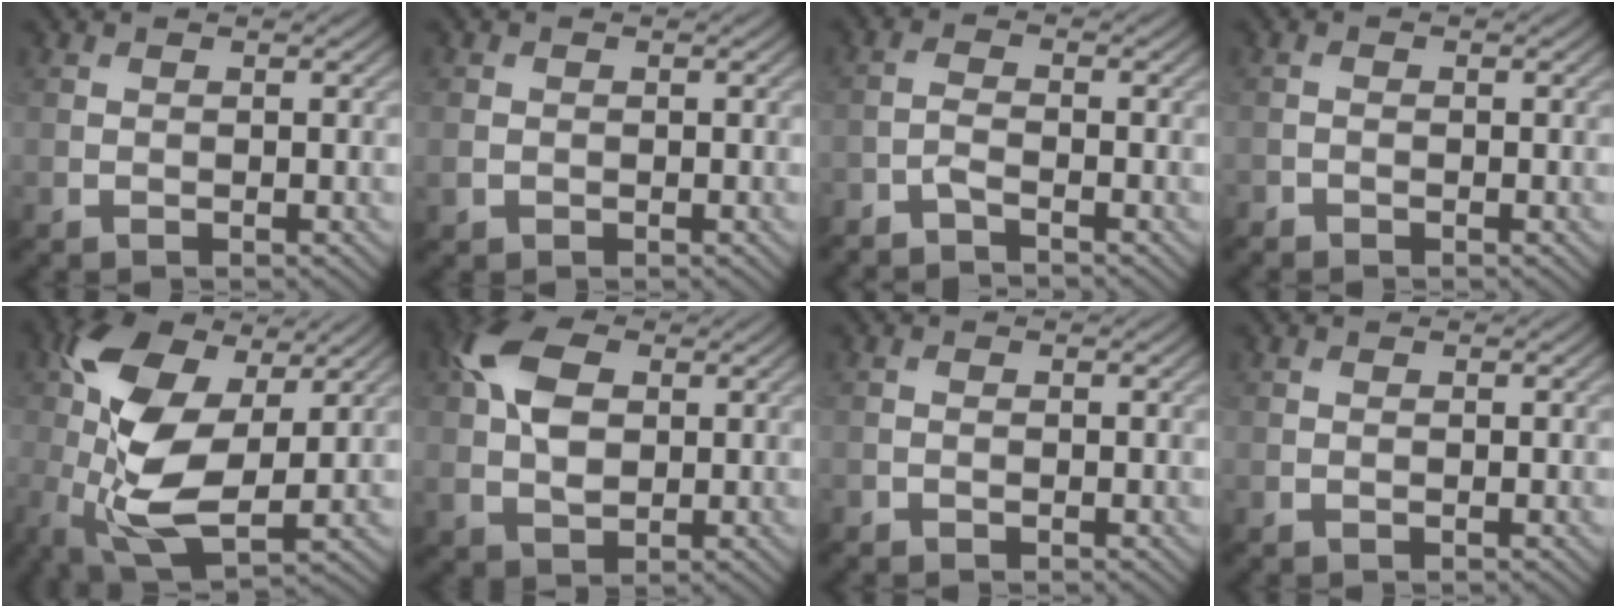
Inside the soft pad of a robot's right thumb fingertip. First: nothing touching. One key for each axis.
{"total": 1.5, "fx": -0.2, "fy": 1.4, "fz": 0.6, "tx": -0.019, "ty": -0.006, "tz": -0.006}
{"total": 2.4, "fx": -2.2, "fy": 0.3, "fz": 1.0, "tx": -0.026, "ty": -0.003, "tz": -0.054}
{"total": 0.7, "fx": -0.6, "fy": 0.2, "fz": 0.1, "tx": -0.003, "ty": 0.000, "tz": -0.014}
{"total": 14.1, "fx": 1.0, "fy": 7.6, "fz": 11.8, "tx": -0.281, "ty": -0.005, "tz": 0.012}
{"total": 7.9, "fx": 1.8, "fy": 5.0, "fz": 5.9, "tx": -0.145, "ty": 0.013, "tz": 0.027}
{"total": 0.5, "fx": -0.3, "fy": 0.3, "fz": 0.3, "tx": -0.006, "ty": 0.000, "tz": -0.007}
{"total": 0.0}